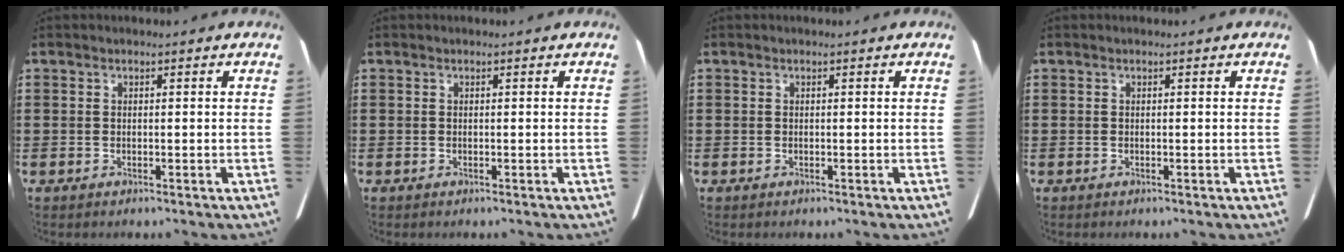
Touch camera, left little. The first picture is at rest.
{"total": 0.0}
{"total": 0.0}
{"total": 0.0}